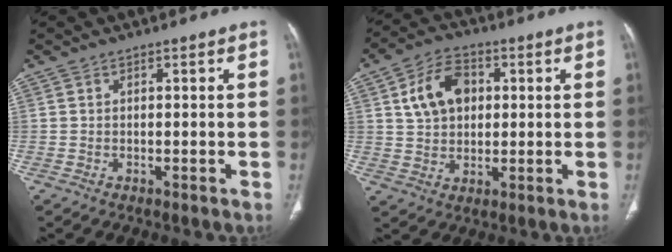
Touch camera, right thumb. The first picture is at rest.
{"total": 10.1, "force": [2.6, 7.2, 6.7], "torque": [-0.099, 0.005, 0.044]}